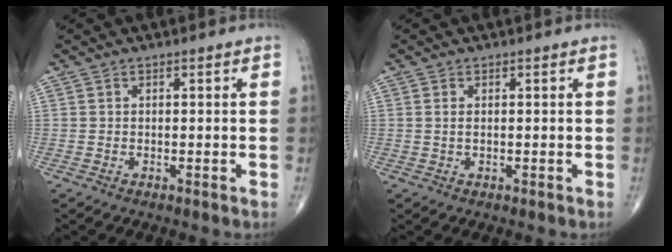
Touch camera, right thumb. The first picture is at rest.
{"total": 0.9, "force": [0.2, 0.4, 0.8], "torque": [-0.020, 0.001, 0.006]}